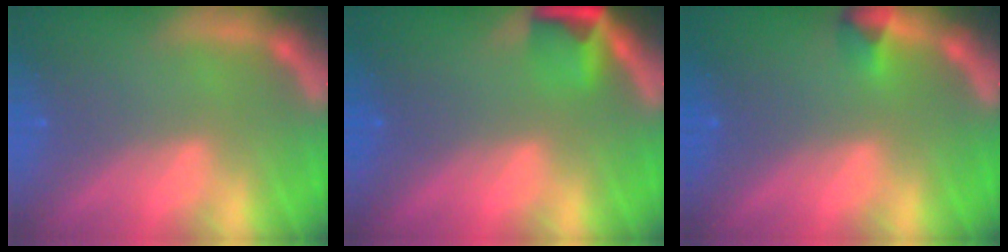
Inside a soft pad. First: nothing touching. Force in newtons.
{"total": 3.4}
{"total": 1.4}